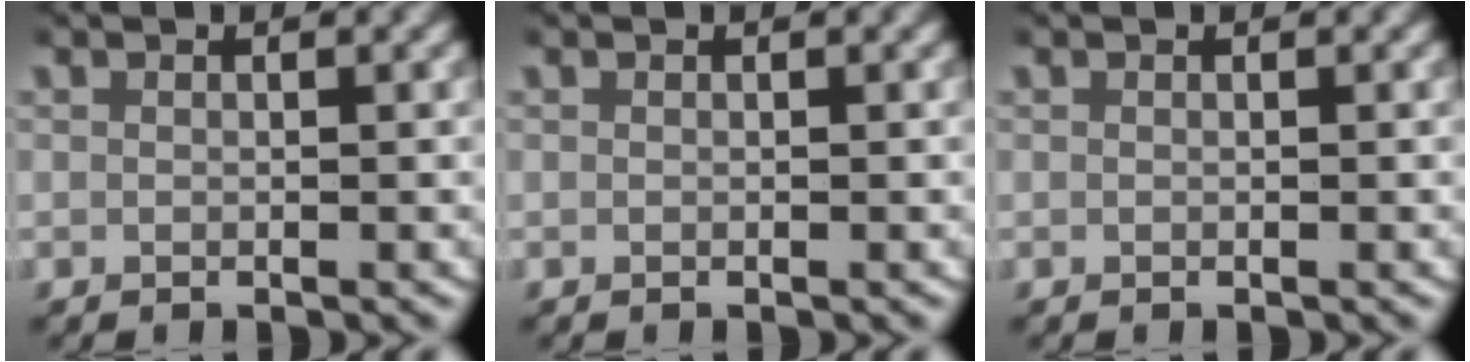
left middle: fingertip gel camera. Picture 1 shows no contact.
{"total": 0.0}
{"total": 0.0}